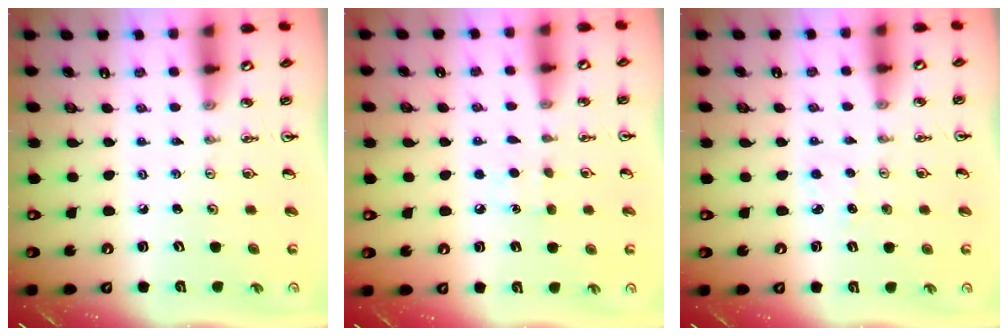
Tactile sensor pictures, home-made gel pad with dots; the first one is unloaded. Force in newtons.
{"total": 6.3, "press": 6.3, "slide": 0.8}
{"total": 3.4, "press": 3.4, "slide": 0.5}